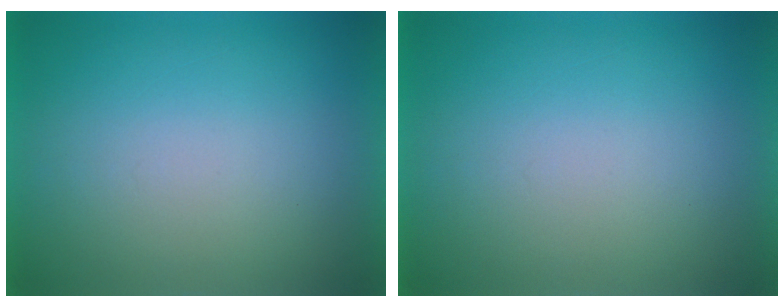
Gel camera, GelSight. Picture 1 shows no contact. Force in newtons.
{"total": 0.0}